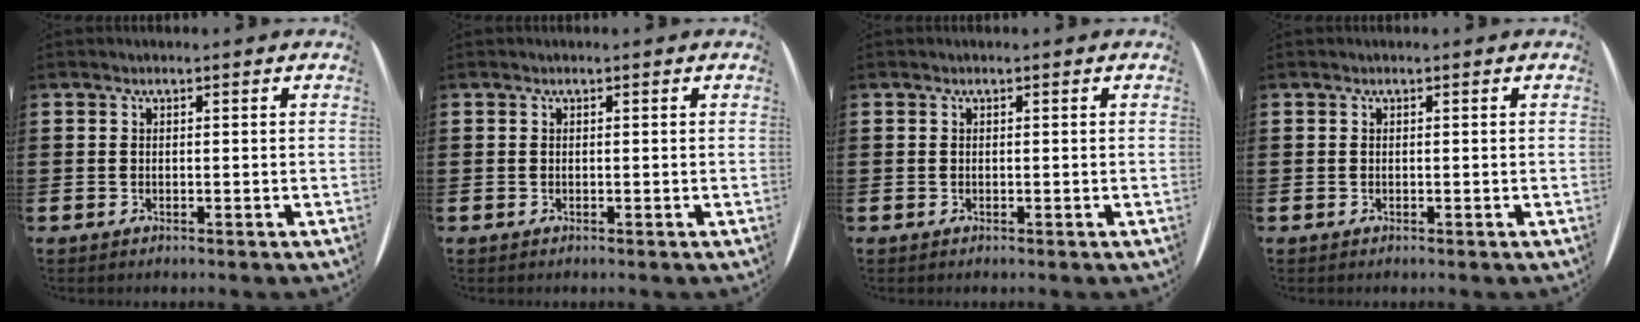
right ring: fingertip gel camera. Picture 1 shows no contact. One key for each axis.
{"total": 0.0}
{"total": 0.0}
{"total": 0.0}